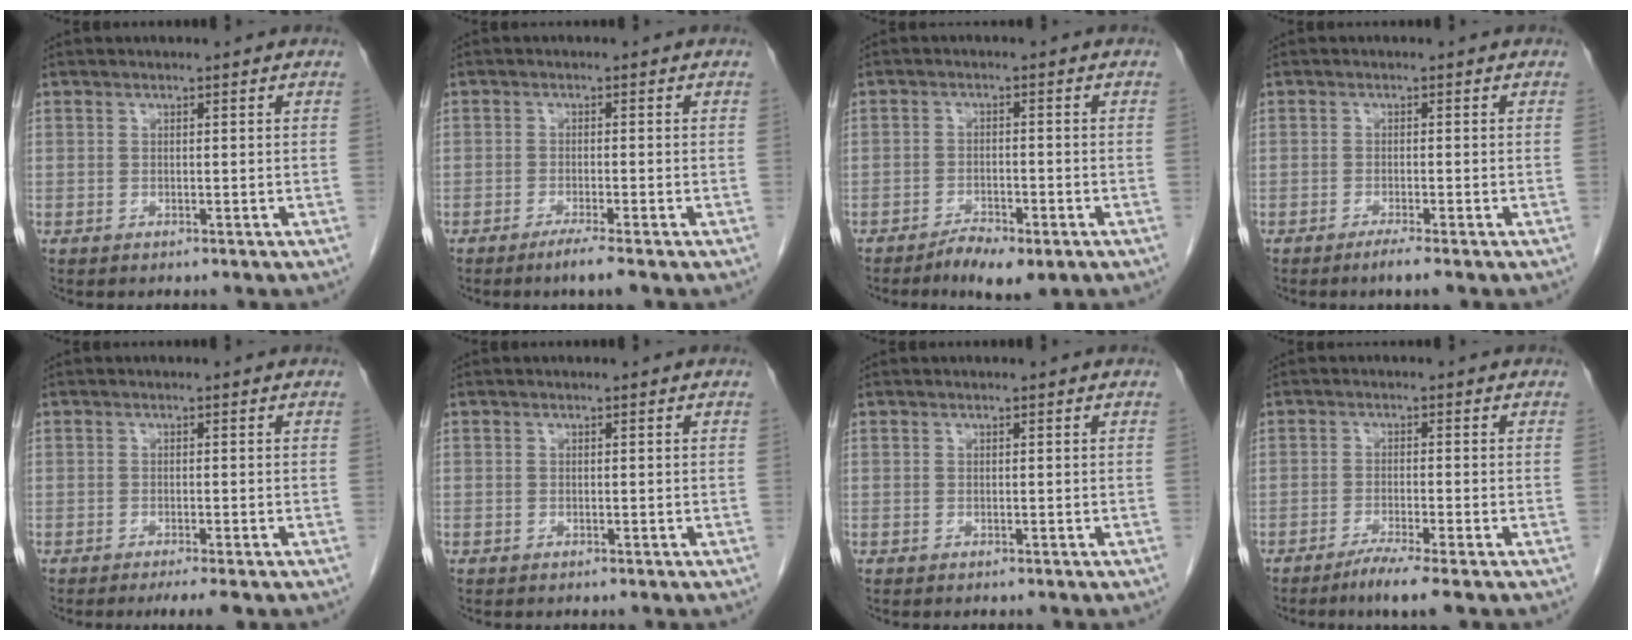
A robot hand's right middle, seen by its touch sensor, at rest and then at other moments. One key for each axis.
{"total": 2.7, "fx": -1.9, "fy": -0.5, "fz": 1.8, "tx": -0.037, "ty": -0.007, "tz": -0.035}
{"total": 4.8, "fx": -3.3, "fy": 1.2, "fz": 3.4, "tx": -0.059, "ty": -0.006, "tz": -0.048}
{"total": 1.8, "fx": -1.3, "fy": -0.4, "fz": 1.1, "tx": -0.025, "ty": -0.004, "tz": -0.024}
{"total": 2.9, "fx": -2.1, "fy": 0.1, "fz": 1.9, "tx": -0.024, "ty": -0.007, "tz": -0.031}
{"total": 0.0}
{"total": 0.0}
{"total": 4.2, "fx": -3.1, "fy": -0.7, "fz": 2.8, "tx": -0.053, "ty": -0.012, "tz": -0.058}